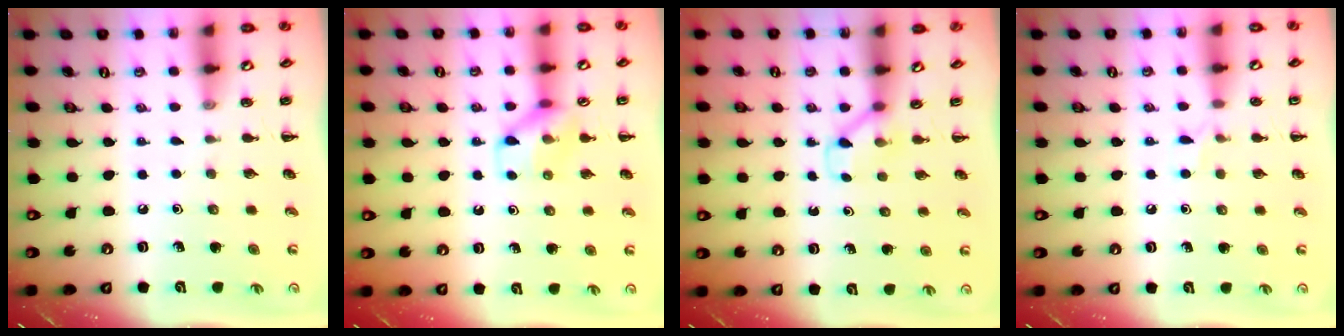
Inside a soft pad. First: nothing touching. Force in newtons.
{"total": 11.2, "press": 11.1, "slide": 1.3}
{"total": 2.8, "press": 2.6, "slide": 0.9}
{"total": 5.3, "press": 5.0, "slide": 1.8}